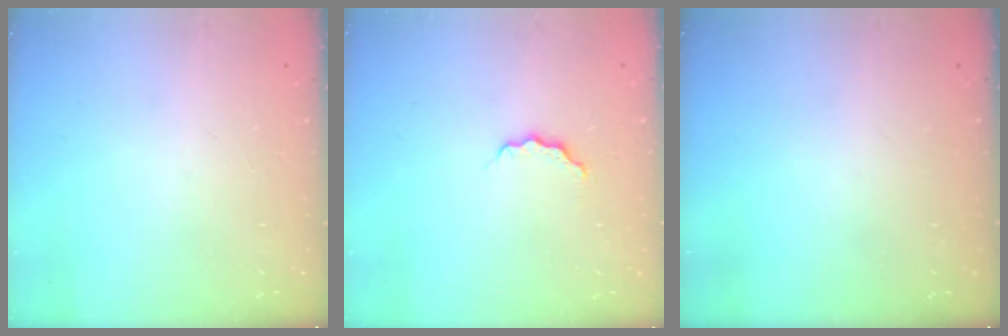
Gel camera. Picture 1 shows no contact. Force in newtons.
{"total": 4.3, "press": 4.3, "slide": 0.4}
{"total": 0.0}